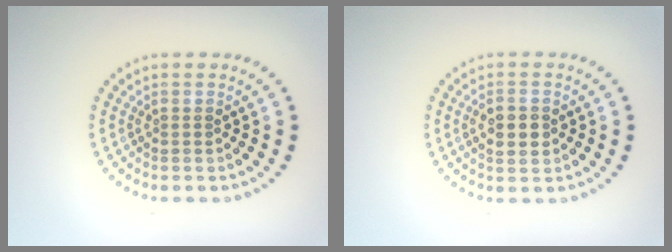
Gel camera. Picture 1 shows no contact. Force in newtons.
{"total": 2.6, "press": 2.6, "slide": 0.2}